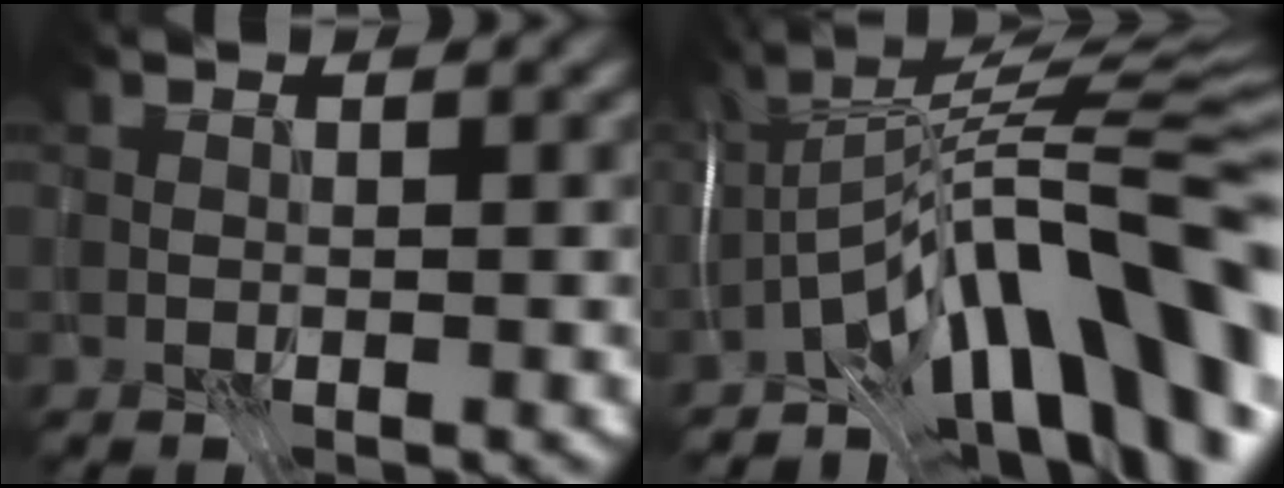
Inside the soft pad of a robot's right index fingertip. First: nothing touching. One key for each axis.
{"total": 15.2, "fx": -7.0, "fy": 4.0, "fz": 12.9, "tx": -0.183, "ty": 0.042, "tz": -0.124}